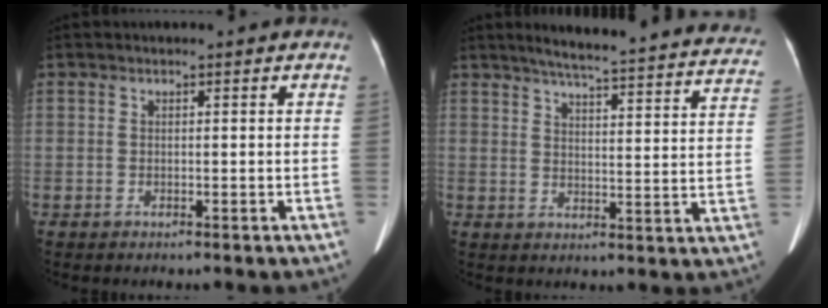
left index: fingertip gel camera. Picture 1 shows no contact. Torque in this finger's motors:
{"motor_torque": [0.91, -1.23, 0.06, 0.06]}